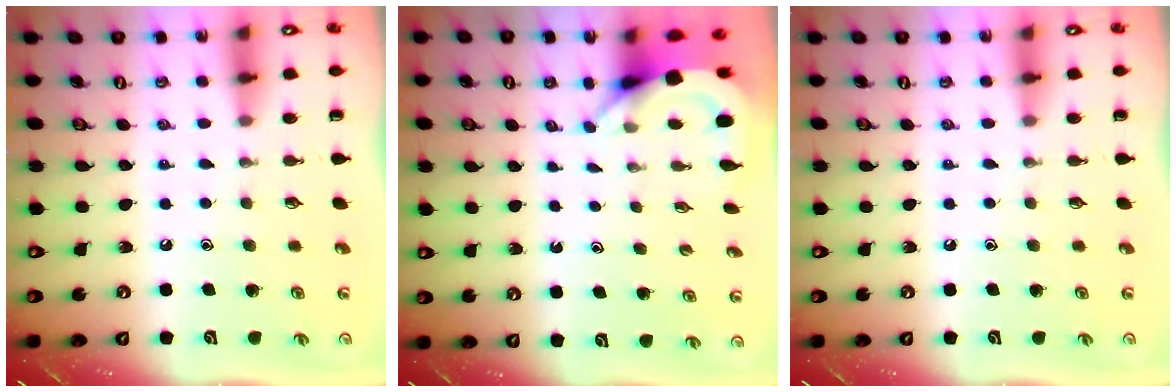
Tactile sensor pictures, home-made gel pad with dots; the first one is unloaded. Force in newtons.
{"total": 3.9, "press": 3.8, "slide": 0.3}
{"total": 0.0}